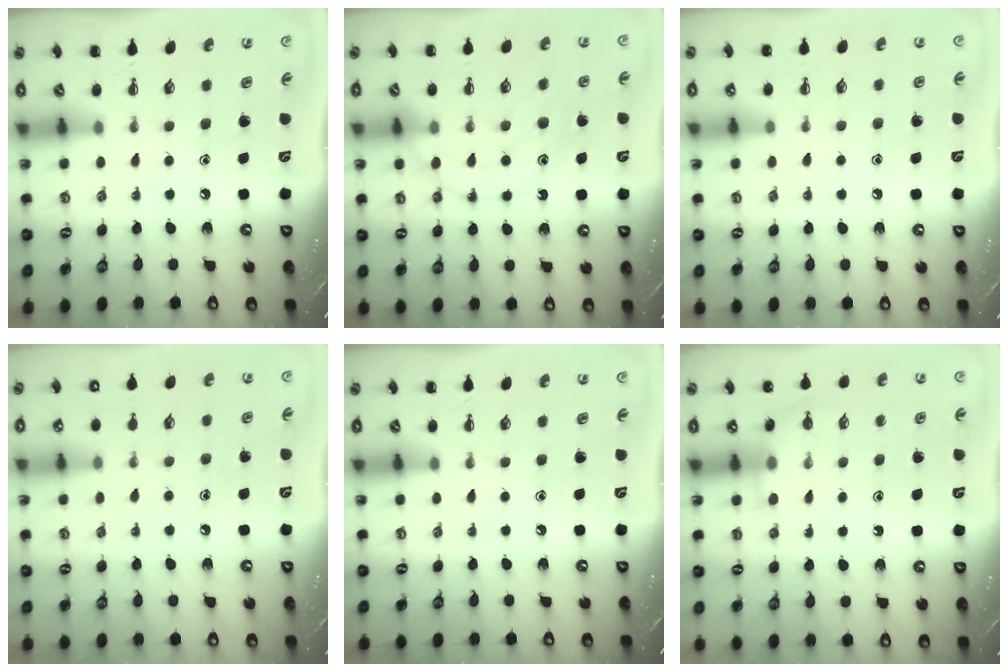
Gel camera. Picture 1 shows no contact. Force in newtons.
{"total": 12.3, "press": 12.2, "slide": 1.7}
{"total": 7.0, "press": 6.6, "slide": 2.3}
{"total": 6.4, "press": 6.2, "slide": 1.8}
{"total": 0.0}
{"total": 5.2, "press": 5.0, "slide": 1.1}